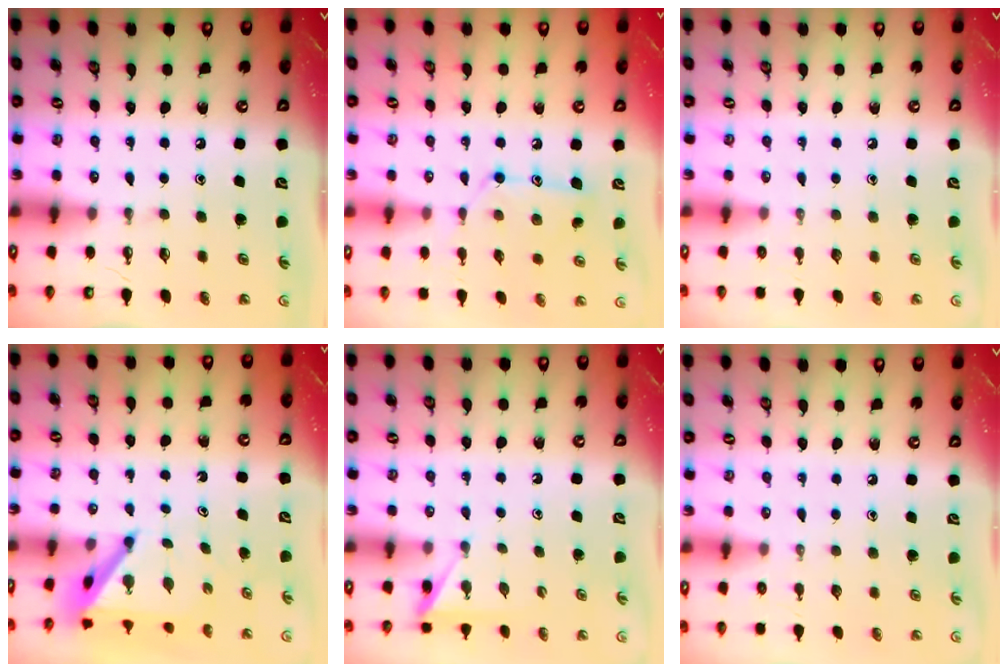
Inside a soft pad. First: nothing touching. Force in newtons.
{"total": 11.7, "press": 11.7, "slide": 0.1}
{"total": 0.0}
{"total": 4.4, "press": 4.4, "slide": 0.4}
{"total": 5.2, "press": 5.2, "slide": 0.4}
{"total": 0.0}